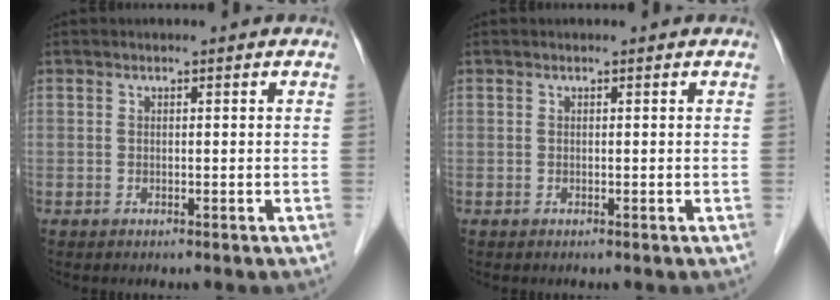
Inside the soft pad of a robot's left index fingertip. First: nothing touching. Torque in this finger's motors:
{"motor_torque": [-0.01, 0.02, 0.00, 0.00]}